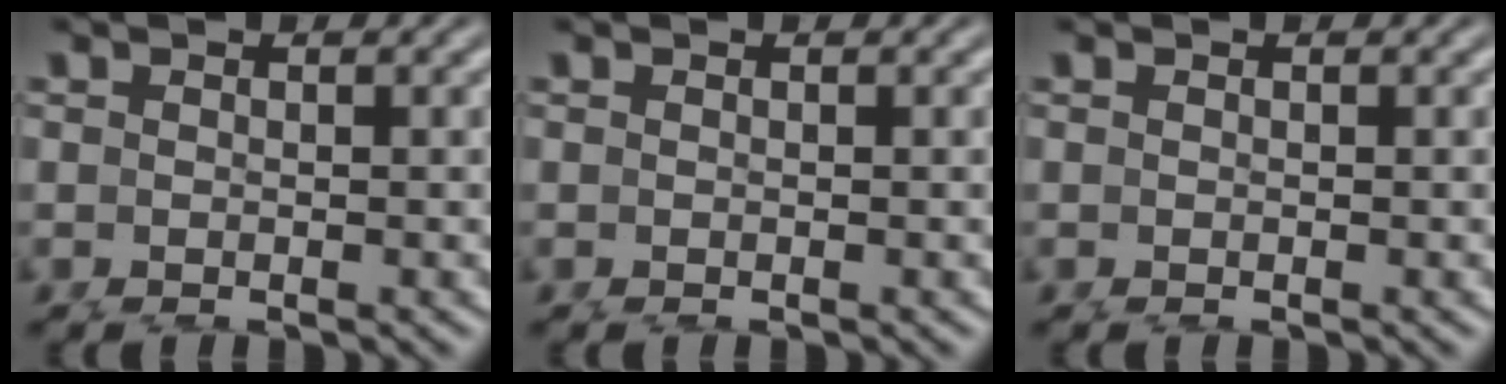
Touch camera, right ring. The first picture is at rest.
{"total": 0.0}
{"total": 0.0}